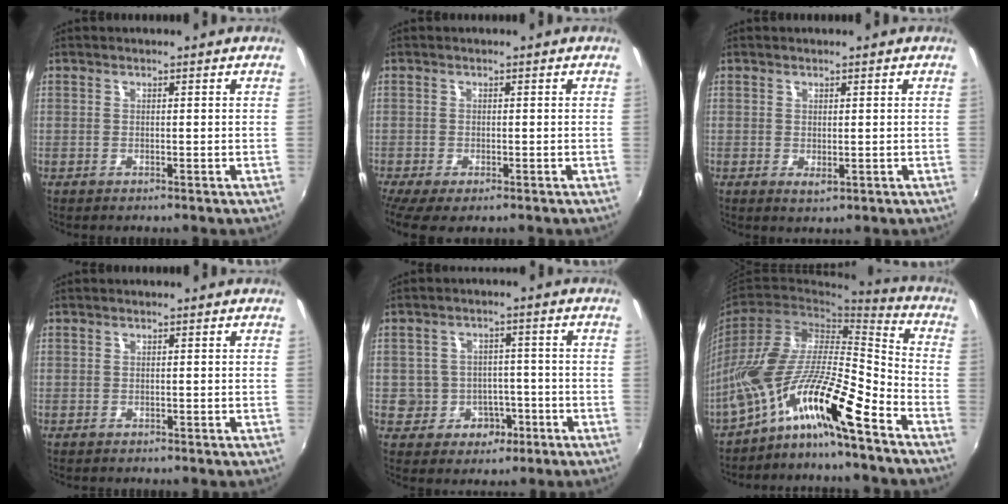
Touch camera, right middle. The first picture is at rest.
{"total": 4.4, "force": [-3.1, 1.3, 2.9], "torque": [-0.062, -0.023, -0.048]}
{"total": 1.3, "force": [0.0, 0.7, 1.1], "torque": [-0.018, -0.003, 0.001]}
{"total": 0.5, "force": [-0.3, 0.5, -0.1], "torque": [0.001, 0.000, -0.004]}
{"total": 7.3, "force": [-2.4, 6.7, 1.7], "torque": [-0.046, 0.023, -0.019]}
{"total": 14.5, "force": [-9.6, 2.4, 10.5], "torque": [-0.193, 0.011, -0.190]}